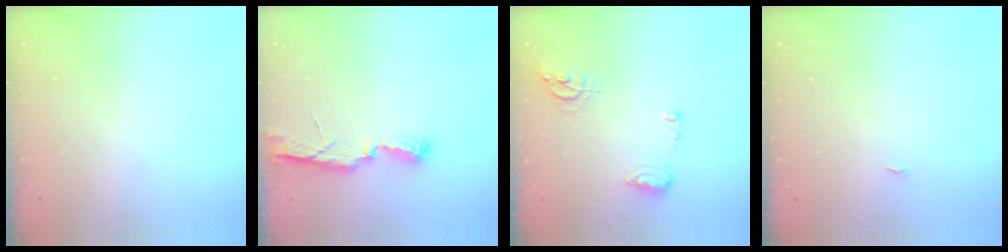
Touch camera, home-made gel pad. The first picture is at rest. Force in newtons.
{"total": 6.5, "press": 6.5, "slide": 0.5}
{"total": 11.7, "press": 10.0, "slide": 6.1}
{"total": 4.0, "press": 1.3, "slide": 3.7}